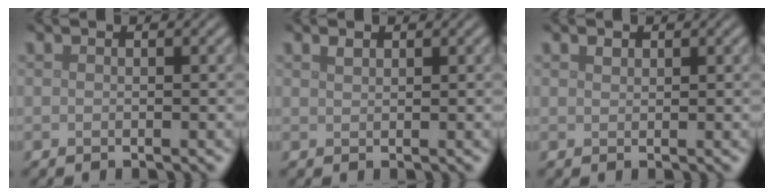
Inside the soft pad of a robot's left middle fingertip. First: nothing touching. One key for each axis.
{"total": 0.7, "fx": 0.6, "fy": 0.3, "fz": 0.3, "tx": -0.007, "ty": 0.000, "tz": 0.014}
{"total": 0.6, "fx": 0.5, "fy": 0.4, "fz": 0.2, "tx": -0.005, "ty": -0.002, "tz": 0.010}